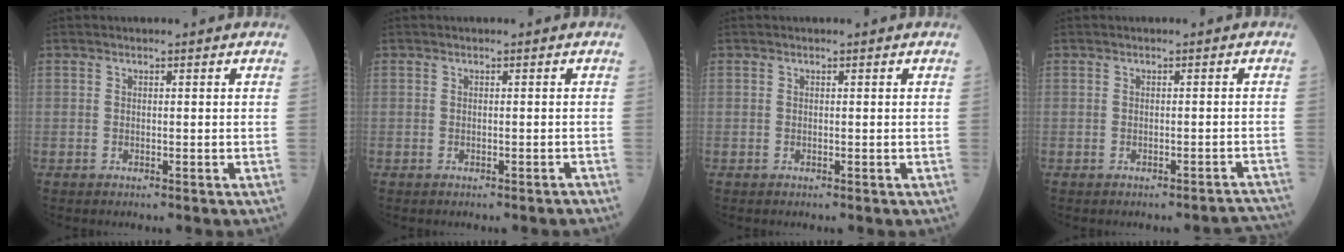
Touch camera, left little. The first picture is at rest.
{"total": 0.7, "force": [-0.6, 0.1, 0.2], "torque": [-0.006, -0.001, -0.007]}
{"total": 0.0}
{"total": 3.6, "force": [-3.6, 0.6, 0.2], "torque": [0.014, 0.007, -0.035]}